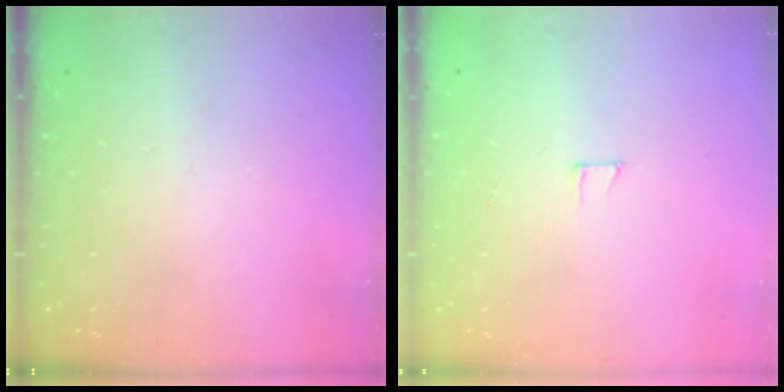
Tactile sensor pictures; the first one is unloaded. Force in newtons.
{"total": 3.9, "press": 3.9, "slide": 0.2}